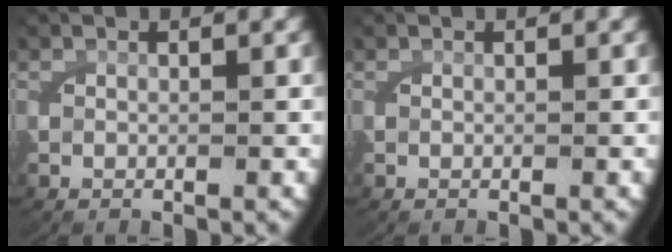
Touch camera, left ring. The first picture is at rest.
{"total": 0.0}